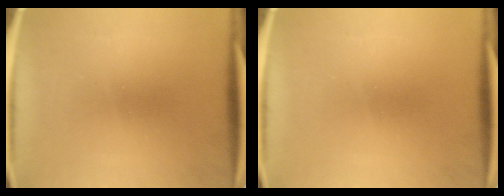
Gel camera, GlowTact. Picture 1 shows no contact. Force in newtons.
{"total": 0.0}